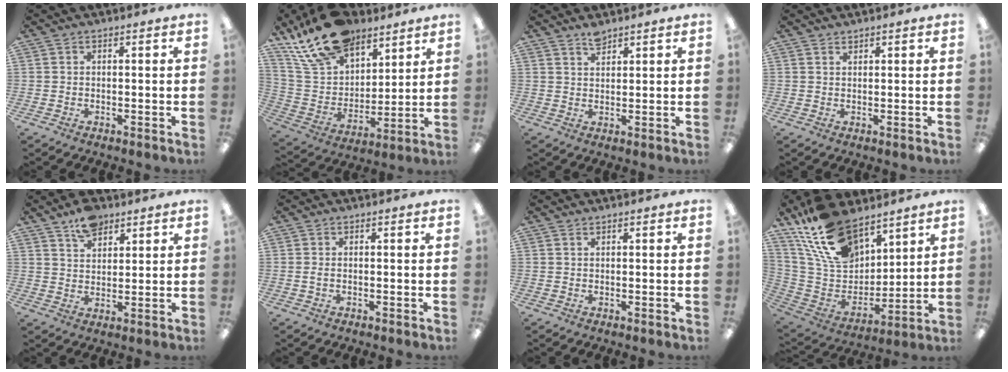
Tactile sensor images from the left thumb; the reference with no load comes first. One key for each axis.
{"total": 19.6, "fx": 14.4, "fy": 10.5, "fz": 8.0, "tx": -0.164, "ty": -0.077, "tz": 0.266}
{"total": 2.8, "fx": 2.6, "fy": 0.8, "fz": 0.7, "tx": -0.010, "ty": -0.011, "tz": 0.047}
{"total": 1.2, "fx": 1.2, "fy": 0.3, "fz": 0.0, "tx": 0.000, "ty": -0.002, "tz": 0.022}
{"total": 7.3, "fx": 5.4, "fy": 3.9, "fz": 2.8, "tx": -0.048, "ty": -0.020, "tz": 0.099}
{"total": 1.1, "fx": 0.0, "fy": 0.5, "fz": 1.0, "tx": -0.020, "ty": 0.001, "tz": 0.000}
{"total": 0.6, "fx": 0.6, "fy": 0.2, "fz": 0.1, "tx": -0.002, "ty": 0.001, "tz": 0.010}
{"total": 20.3, "fx": 13.7, "fy": 11.1, "fz": 10.1, "tx": -0.201, "ty": -0.066, "tz": 0.257}